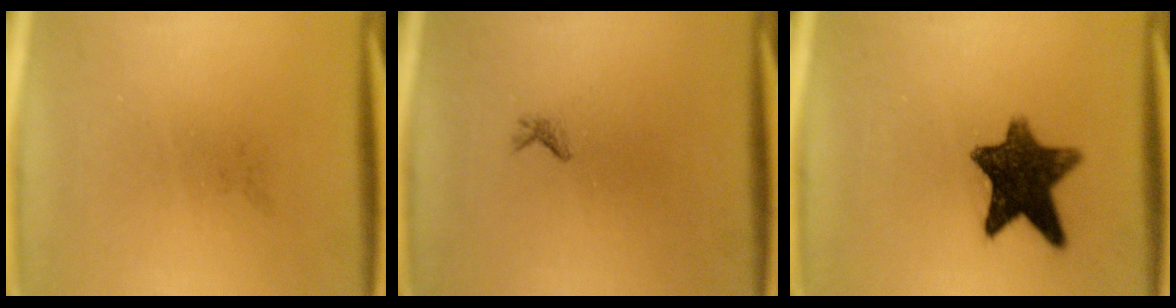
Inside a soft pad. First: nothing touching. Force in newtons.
{"total": 0.6}
{"total": 10.9}